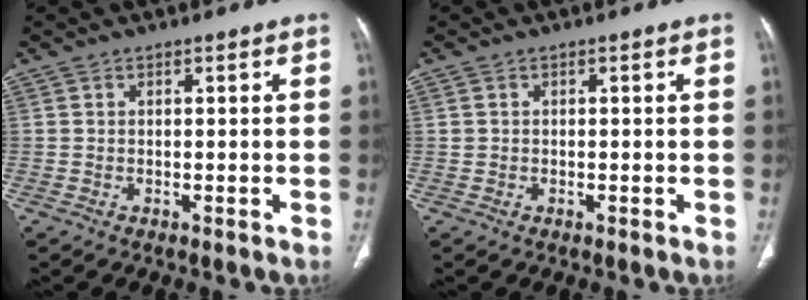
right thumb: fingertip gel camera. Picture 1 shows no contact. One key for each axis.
{"total": 0.6, "fx": 0.0, "fy": 0.6, "fz": 0.2, "tx": -0.002, "ty": 0.002, "tz": 0.002}